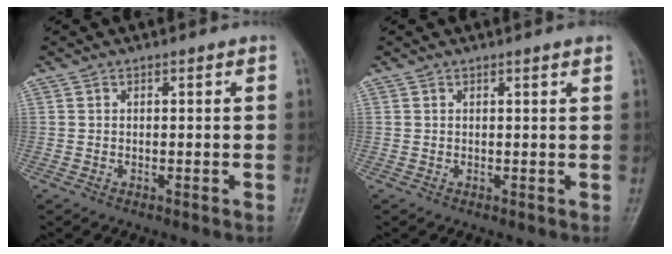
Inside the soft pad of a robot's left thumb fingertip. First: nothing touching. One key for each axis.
{"total": 1.3, "fx": 0.9, "fy": -0.1, "fz": 0.9, "tx": -0.011, "ty": -0.001, "tz": 0.013}